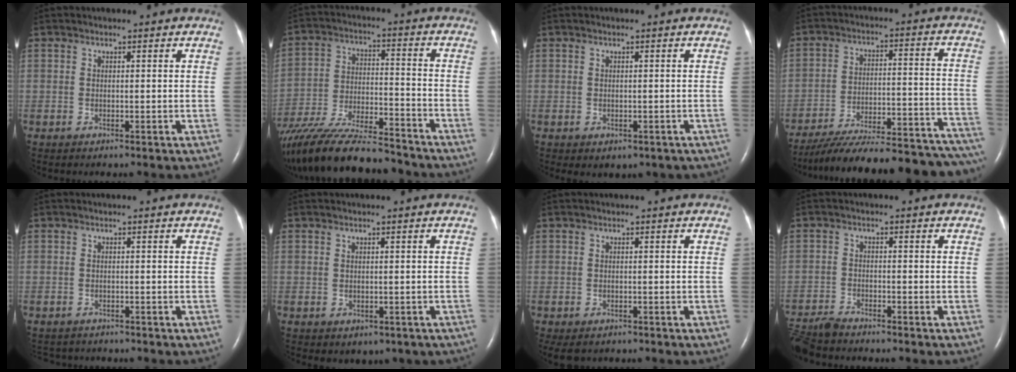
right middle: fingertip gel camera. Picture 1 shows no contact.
{"total": 22.0, "force": [-19.3, 3.1, 10.1], "torque": [-0.198, -0.034, -0.319]}
{"total": 2.4, "force": [-1.3, 1.7, 1.1], "torque": [-0.013, 0.002, -0.005]}
{"total": 31.8, "force": [-28.7, 4.6, 12.9], "torque": [-0.143, -0.015, -0.386]}
{"total": 3.4, "force": [-3.1, 1.3, 0.3], "torque": [-0.007, -0.004, -0.042]}
{"total": 2.9, "force": [-1.5, 2.1, 1.3], "torque": [-0.016, 0.005, -0.004]}
{"total": 3.6, "force": [-2.8, 1.9, 1.3], "torque": [-0.018, -0.004, -0.036]}
{"total": 5.7, "force": [-5.6, 0.5, 1.3], "torque": [-0.022, -0.022, -0.103]}